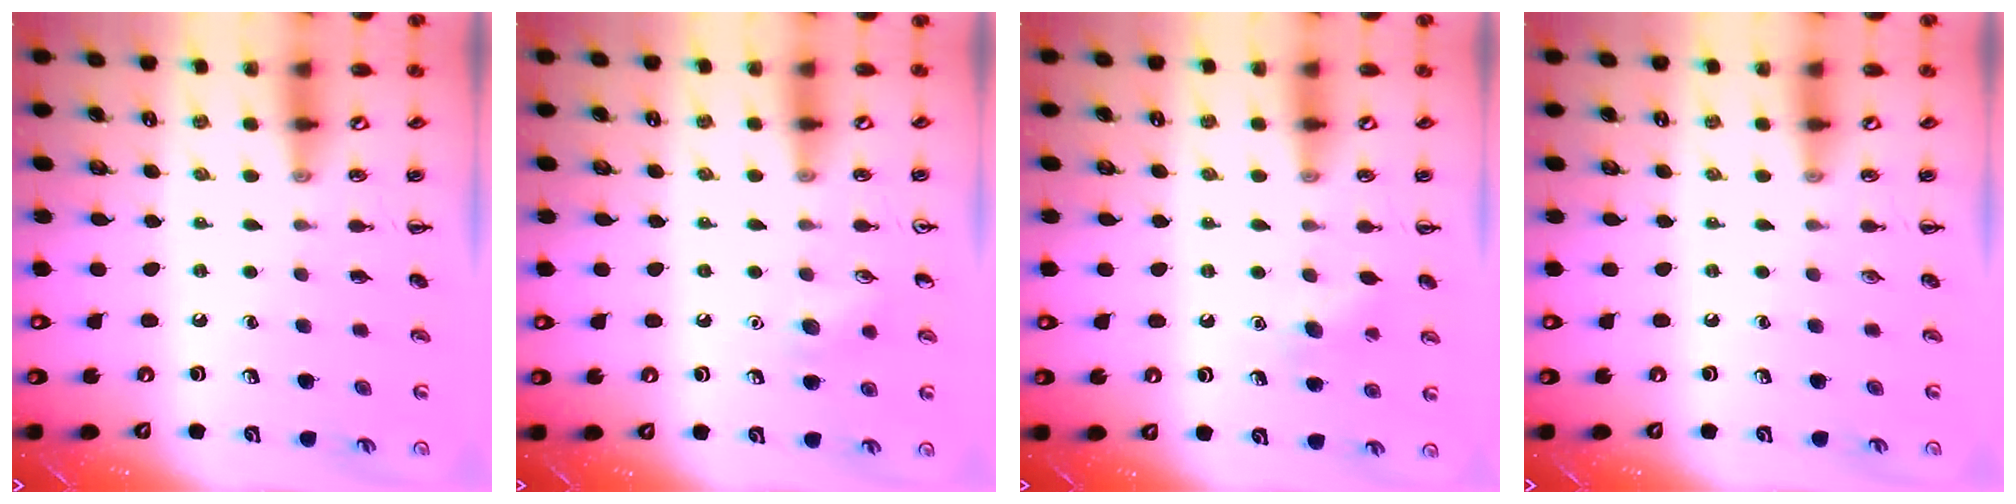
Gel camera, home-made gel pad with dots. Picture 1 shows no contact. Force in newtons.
{"total": 6.3, "press": 6.0, "slide": 1.9}
{"total": 7.3, "press": 7.1, "slide": 1.6}
{"total": 0.0}